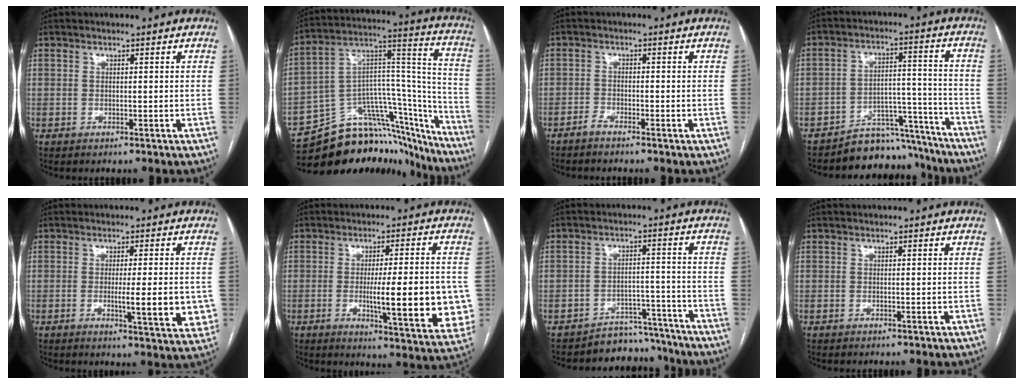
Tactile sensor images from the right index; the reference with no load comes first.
{"total": 25.3, "force": [-21.6, 9.7, 8.9], "torque": [-0.080, 0.068, -0.316]}
{"total": 1.5, "force": [-1.4, 0.0, 0.5], "torque": [-0.011, -0.001, -0.029]}
{"total": 11.2, "force": [-10.3, 4.2, 0.0], "torque": [0.034, 0.064, -0.151]}
{"total": 9.0, "force": [-1.4, 1.4, 8.8], "torque": [-0.109, -0.012, -0.017]}
{"total": 15.9, "force": [-2.2, 2.2, 15.6], "torque": [-0.178, -0.010, -0.022]}
{"total": 7.7, "force": [-7.0, 3.0, -1.2], "torque": [0.037, 0.047, -0.098]}
{"total": 0.5, "force": [-0.1, 0.1, 0.5], "torque": [-0.012, -0.001, 0.001]}